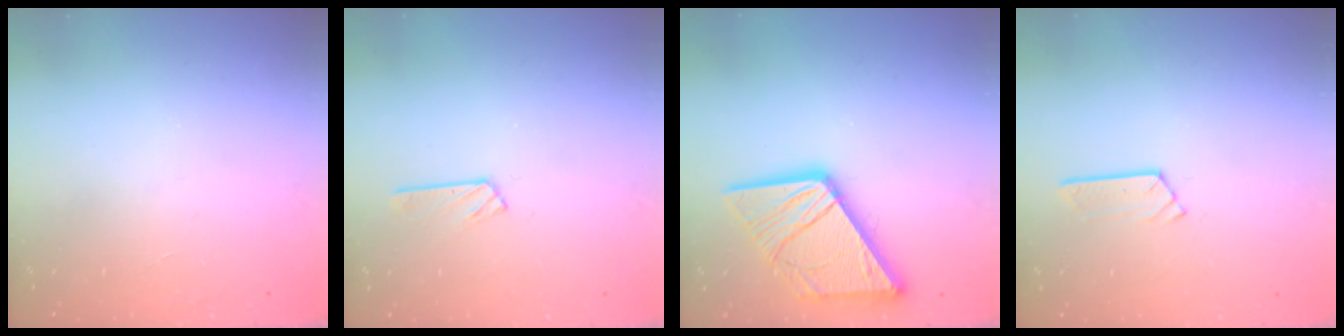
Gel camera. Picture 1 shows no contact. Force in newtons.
{"total": 2.9, "press": 2.9, "slide": 0.3}
{"total": 15.2, "press": 15.1, "slide": 1.5}
{"total": 3.4, "press": 3.4, "slide": 0.4}